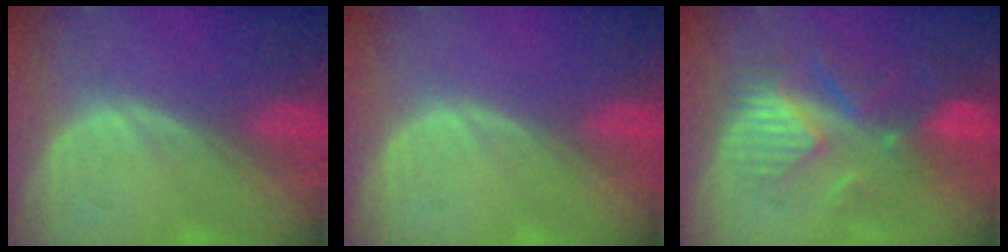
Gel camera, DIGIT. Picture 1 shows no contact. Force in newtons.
{"total": 0.0}
{"total": 8.3, "press": 8.0, "slide": 2.3}